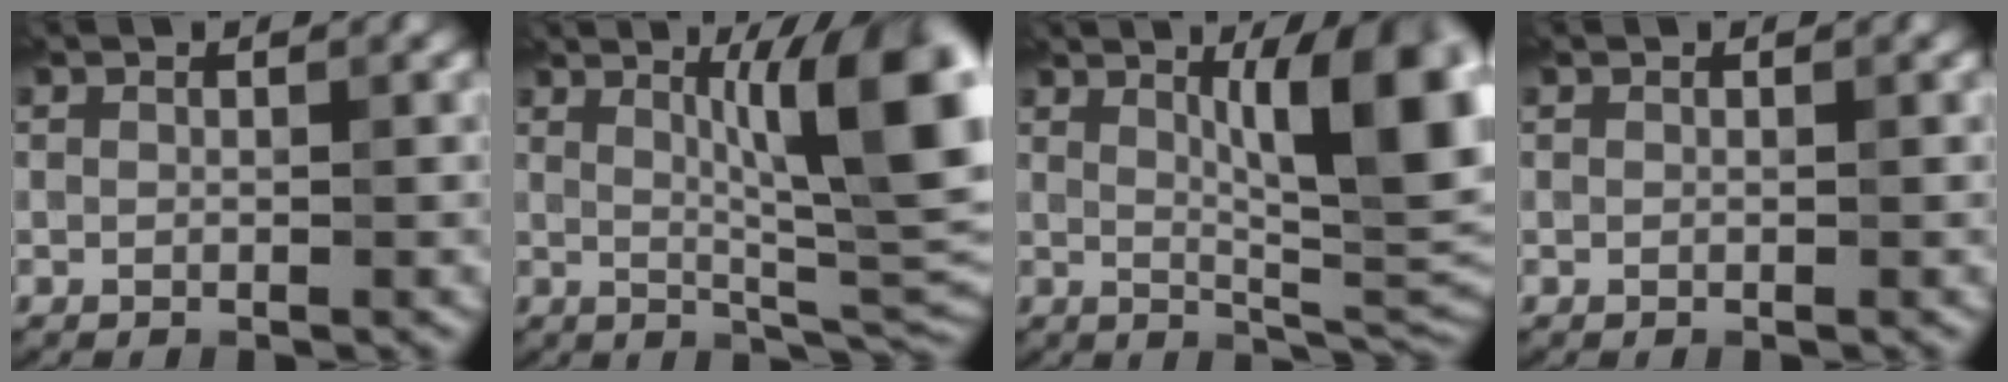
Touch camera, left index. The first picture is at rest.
{"total": 10.6, "force": [3.0, 2.3, 9.9], "torque": [-0.121, 0.006, 0.050]}
{"total": 10.6, "force": [3.1, 2.7, 9.7], "torque": [-0.126, 0.003, 0.053]}
{"total": 0.0}